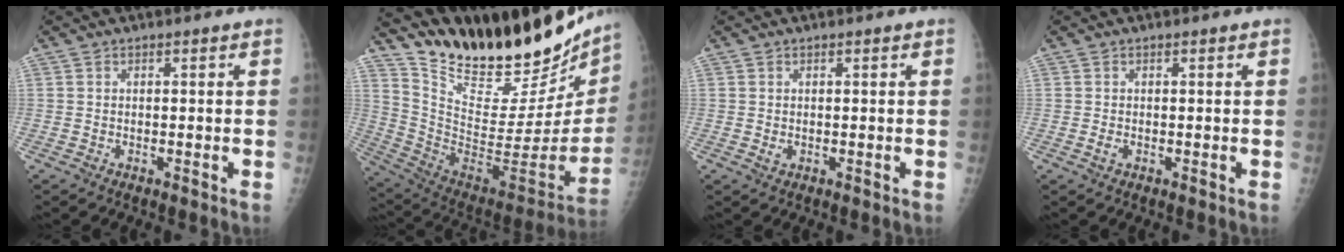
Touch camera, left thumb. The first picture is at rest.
{"total": 34.0, "force": [28.6, 10.9, 14.9], "torque": [-0.226, -0.158, 0.422]}
{"total": 1.3, "force": [0.5, 0.6, 1.0], "torque": [-0.015, -0.004, 0.013]}
{"total": 1.2, "force": [0.3, 0.6, 1.0], "torque": [-0.021, 0.005, 0.008]}